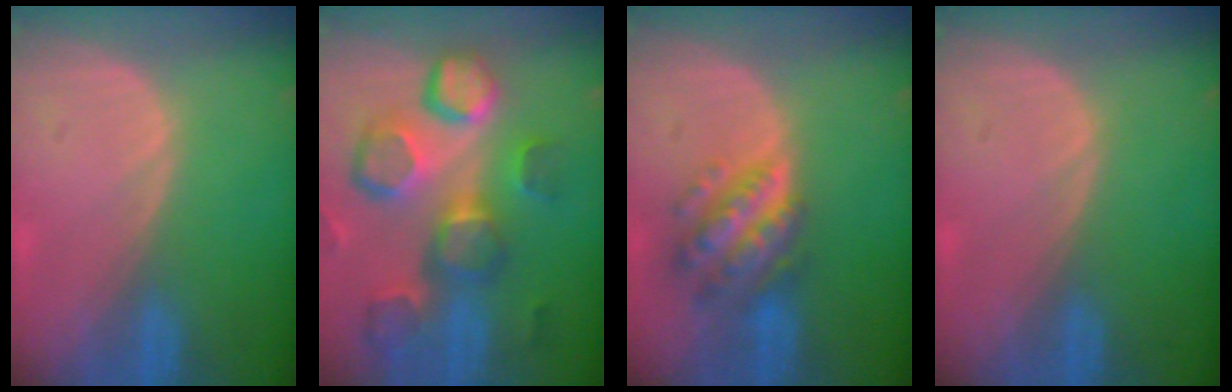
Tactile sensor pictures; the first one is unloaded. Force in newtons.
{"total": 12.9, "press": 11.2, "slide": 6.4}
{"total": 7.4, "press": 7.3, "slide": 0.5}
{"total": 0.0}